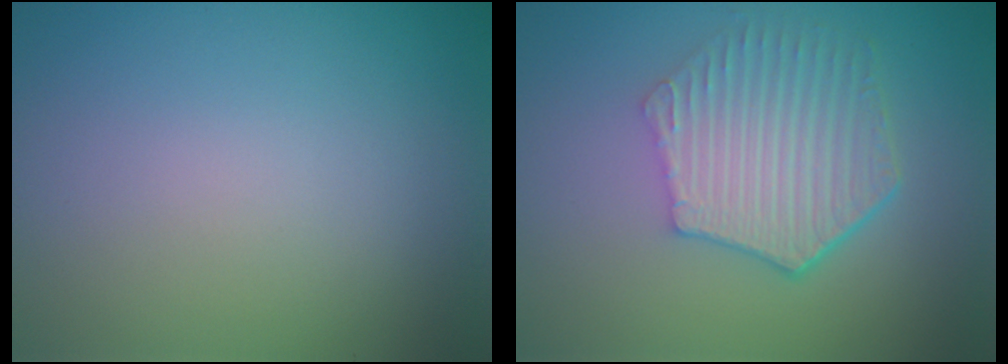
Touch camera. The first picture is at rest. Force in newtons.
{"total": 5.8, "press": 4.3, "slide": 3.8}